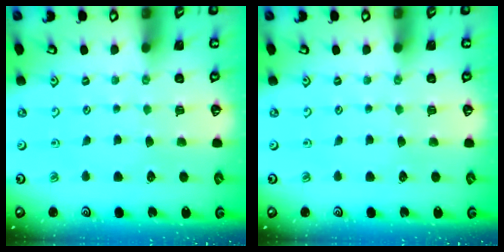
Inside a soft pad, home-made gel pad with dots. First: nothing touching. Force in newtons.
{"total": 0.0}